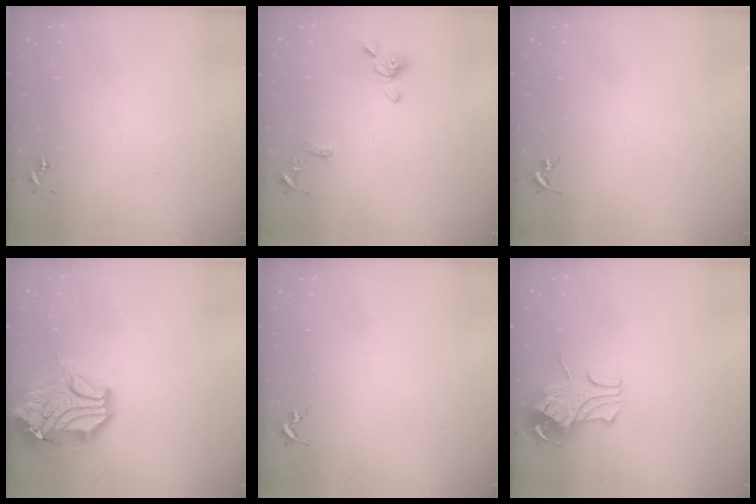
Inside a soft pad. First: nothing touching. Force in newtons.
{"total": 10.1, "press": 10.1, "slide": 1.2}
{"total": 0.0}
{"total": 16.8, "press": 16.6, "slide": 2.4}
{"total": 0.0}
{"total": 9.0, "press": 8.9, "slide": 1.0}